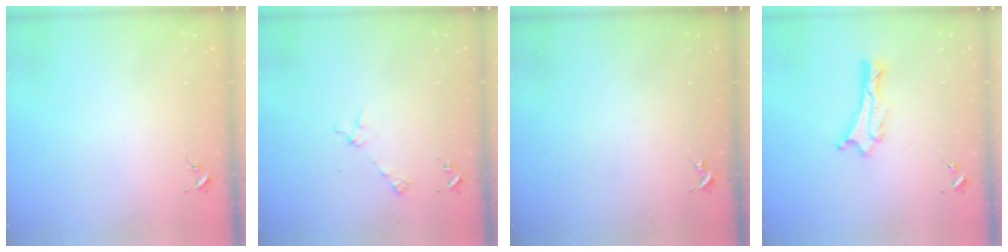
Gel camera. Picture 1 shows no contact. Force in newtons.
{"total": 3.3, "press": 3.3, "slide": 0.2}
{"total": 0.0}
{"total": 0.9, "press": 0.8, "slide": 0.1}